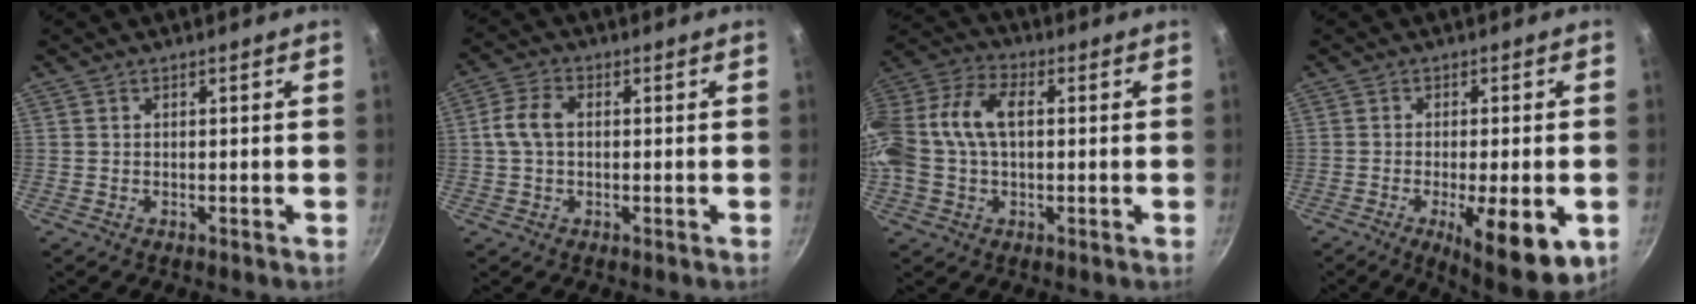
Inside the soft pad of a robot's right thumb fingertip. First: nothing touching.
{"total": 5.5, "force": [0.3, 3.5, 4.1], "torque": [-0.090, 0.017, 0.000]}
{"total": 16.9, "force": [1.6, 10.3, 13.4], "torque": [-0.309, 0.032, 0.028]}
{"total": 13.7, "force": [-4.6, 4.1, 12.2], "torque": [-0.155, -0.011, -0.056]}